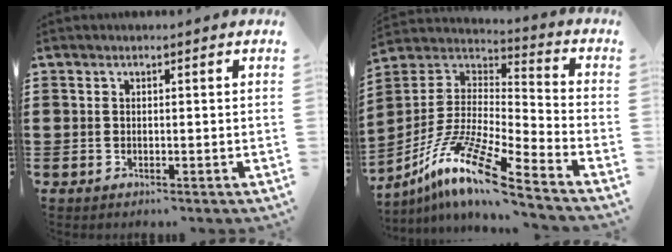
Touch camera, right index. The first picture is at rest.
{"total": 13.0, "force": [-9.8, 1.1, 8.5], "torque": [-0.181, 0.001, -0.196]}